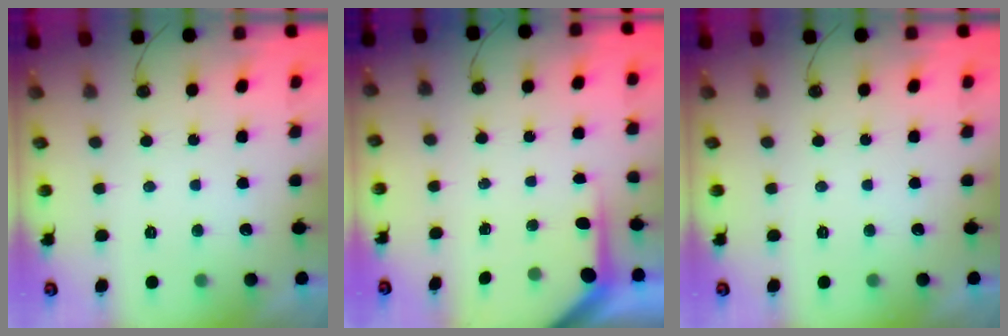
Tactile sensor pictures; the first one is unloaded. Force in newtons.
{"total": 3.6, "press": 3.6, "slide": 0.4}
{"total": 0.0}